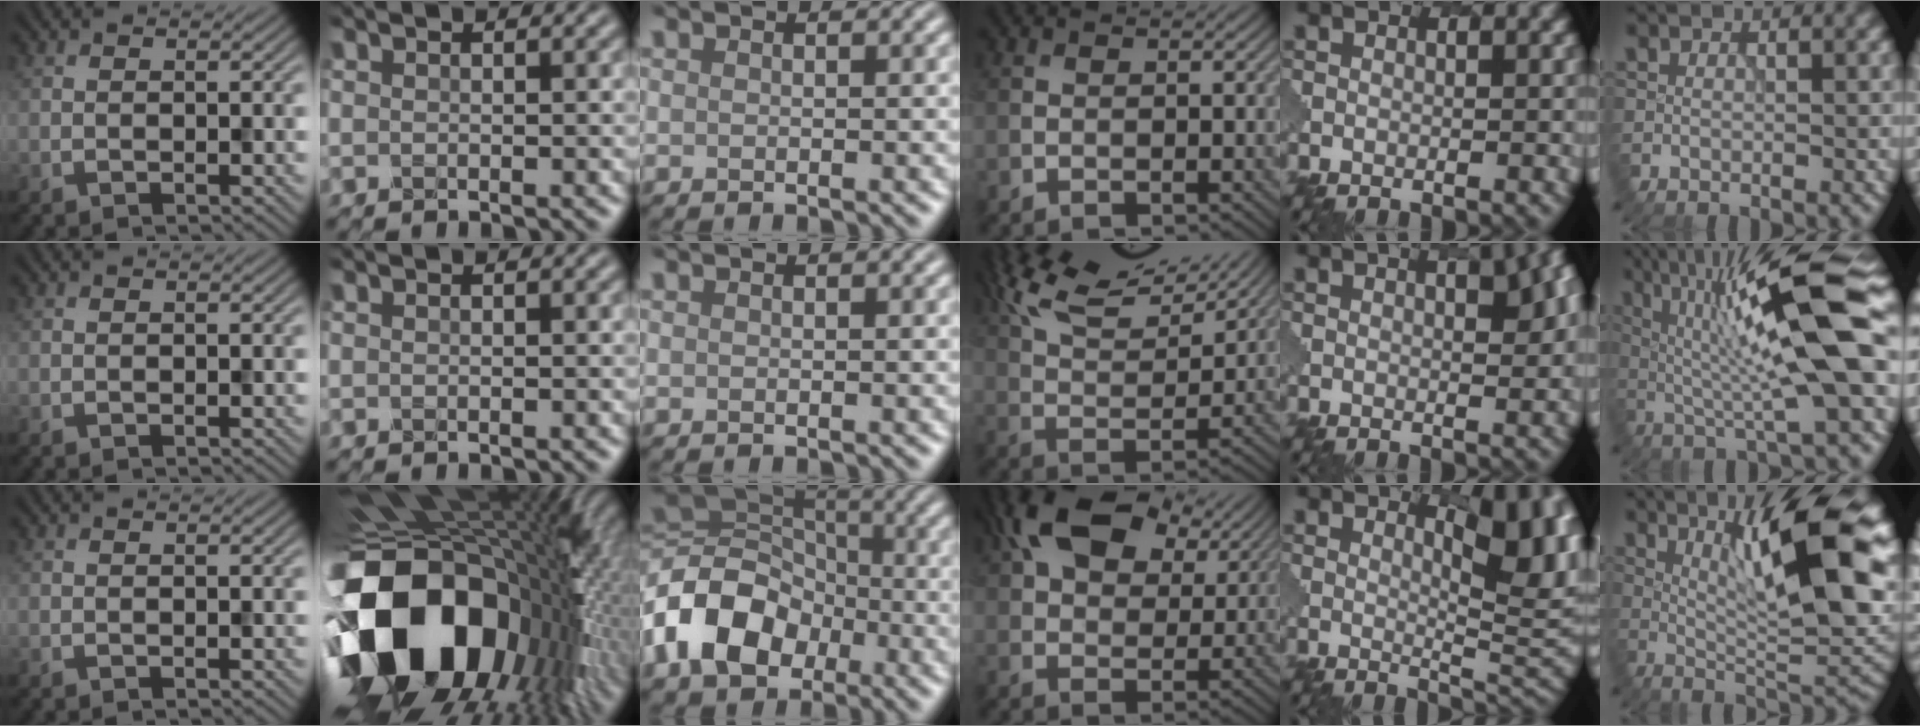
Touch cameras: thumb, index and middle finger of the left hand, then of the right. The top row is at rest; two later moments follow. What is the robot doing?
{"motion": "dispense", "object": "glue stick"}